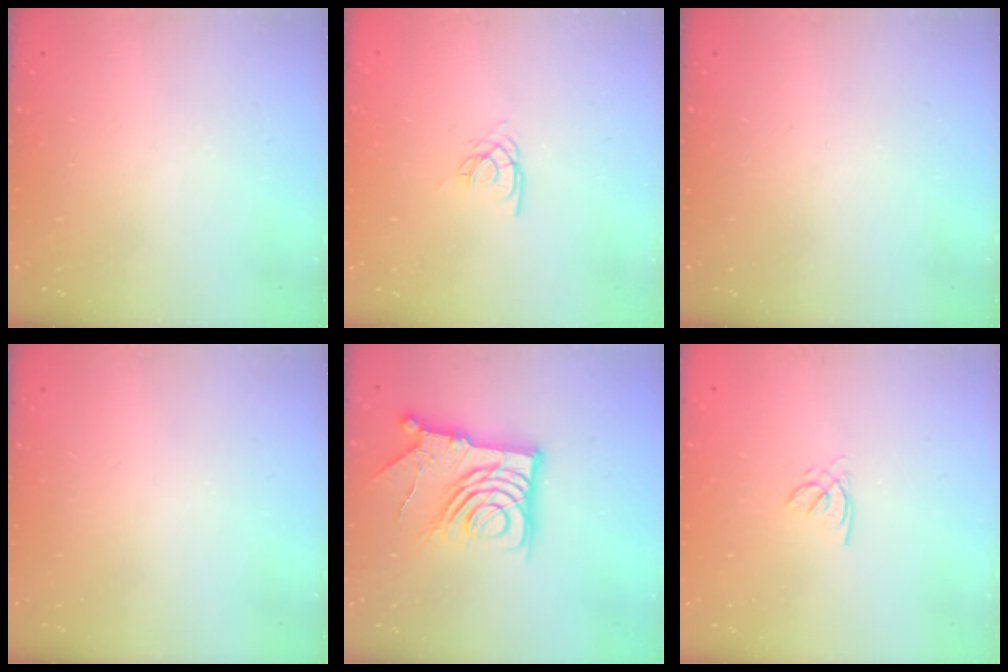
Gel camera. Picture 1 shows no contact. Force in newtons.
{"total": 4.5, "press": 4.5, "slide": 0.3}
{"total": 0.0}
{"total": 0.0}
{"total": 15.4, "press": 15.3, "slide": 2.0}
{"total": 1.4, "press": 1.4, "slide": 0.2}